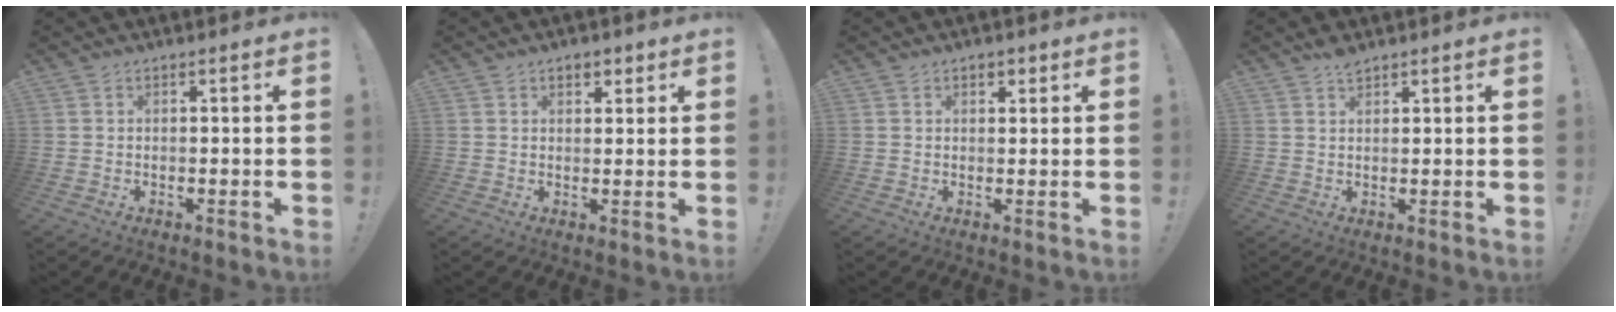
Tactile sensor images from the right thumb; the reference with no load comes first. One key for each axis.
{"total": 3.3, "fx": 1.8, "fy": 2.2, "fz": 1.8, "tx": -0.022, "ty": -0.001, "tz": 0.030}
{"total": 2.1, "fx": 1.1, "fy": 1.4, "fz": 1.2, "tx": -0.015, "ty": 0.000, "tz": 0.018}
{"total": 2.4, "fx": 1.9, "fy": 0.8, "fz": 1.2, "tx": -0.018, "ty": -0.009, "tz": 0.034}